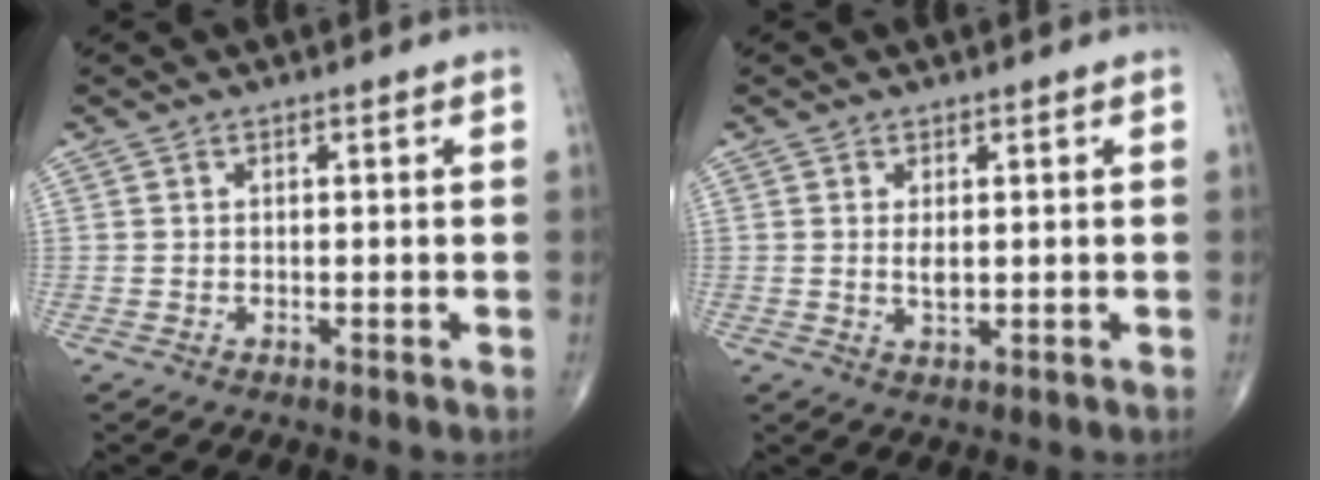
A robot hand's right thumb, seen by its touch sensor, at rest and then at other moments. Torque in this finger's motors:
{"motor_torque": [-0.06, 0.19, -0.01, 0.22, 0.02]}